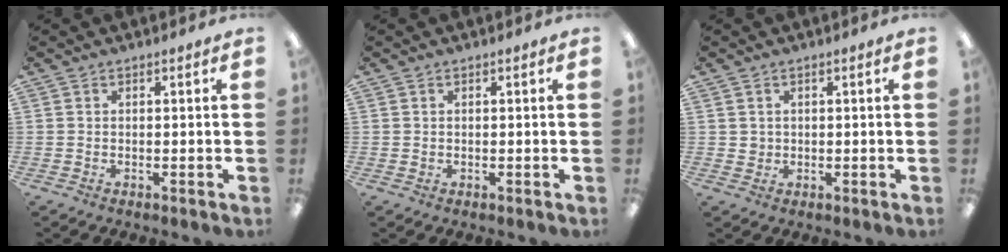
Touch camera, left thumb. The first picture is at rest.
{"total": 0.6, "force": [0.2, 0.6, 0.0], "torque": [0.000, 0.005, 0.003]}
{"total": 1.7, "force": [0.6, 1.6, 0.2], "torque": [-0.006, 0.005, 0.010]}